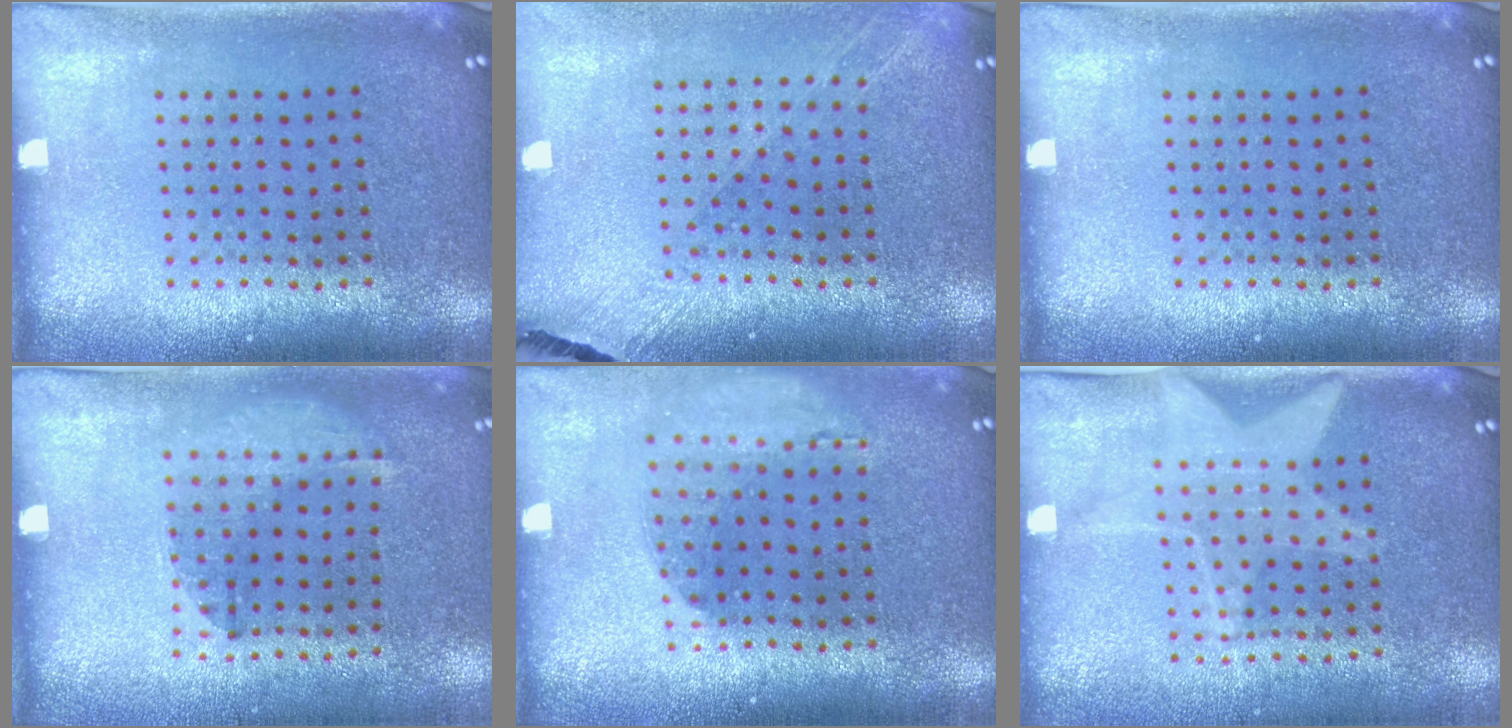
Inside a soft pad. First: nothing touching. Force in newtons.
{"total": 1.3, "press": 1.2, "slide": 0.3}
{"total": 0.0}
{"total": 1.3, "press": 0.9, "slide": 0.9}
{"total": 1.2, "press": 1.2, "slide": 0.0}
{"total": 1.8, "press": 1.5, "slide": 1.0}